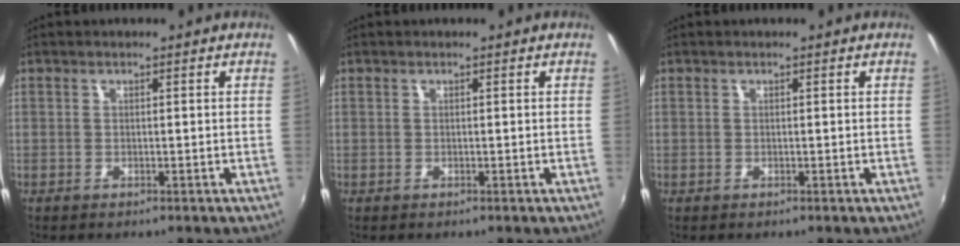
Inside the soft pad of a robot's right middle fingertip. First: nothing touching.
{"total": 0.0}
{"total": 0.0}